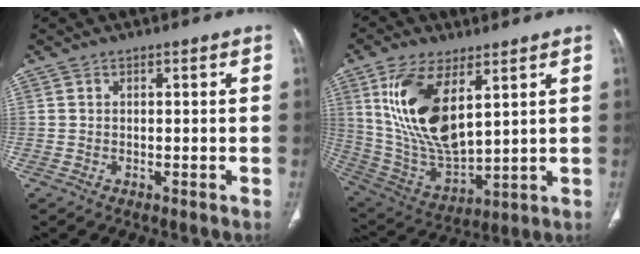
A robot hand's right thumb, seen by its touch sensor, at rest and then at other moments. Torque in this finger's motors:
{"motor_torque": [1.41, 3.33, 1.84, 0.57, 0.64]}